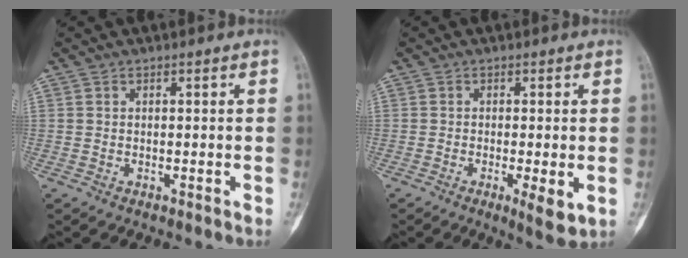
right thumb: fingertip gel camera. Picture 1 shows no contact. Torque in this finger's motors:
{"motor_torque": [-0.56, -0.16, 0.29, 0.31, 0.06]}